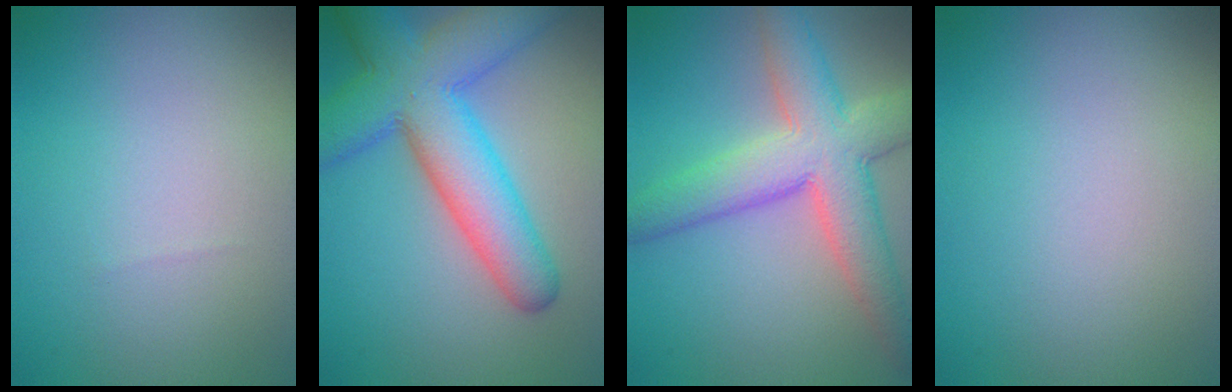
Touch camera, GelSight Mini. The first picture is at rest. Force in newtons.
{"total": 9.3, "press": 9.3, "slide": 0.3}
{"total": 7.8, "press": 7.8, "slide": 0.5}
{"total": 0.0}